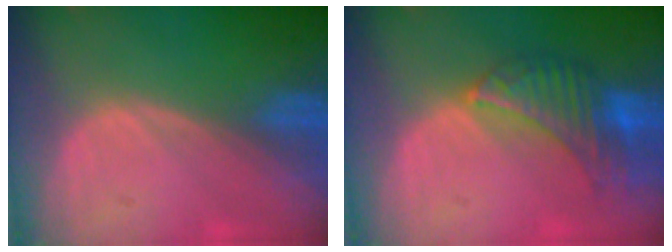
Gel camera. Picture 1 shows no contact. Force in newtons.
{"total": 7.4, "press": 6.9, "slide": 2.5}